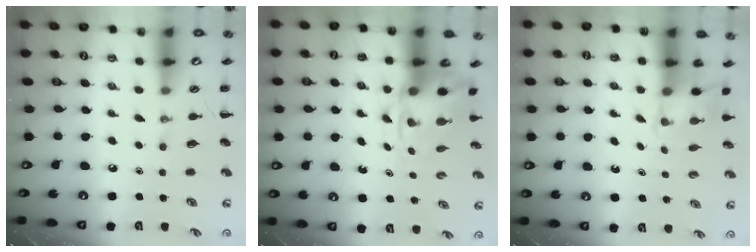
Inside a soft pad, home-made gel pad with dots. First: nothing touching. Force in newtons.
{"total": 3.9, "press": 3.8, "slide": 0.9}
{"total": 2.6, "press": 2.5, "slide": 0.6}